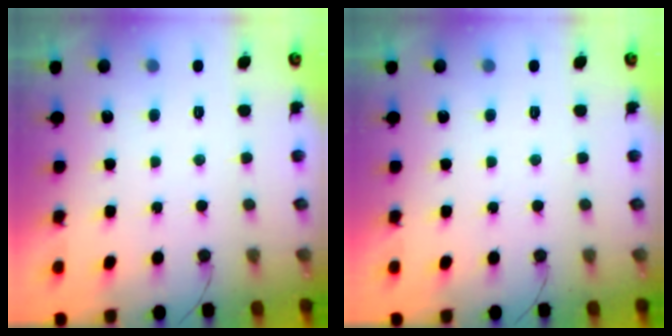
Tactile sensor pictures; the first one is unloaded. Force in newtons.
{"total": 0.0}